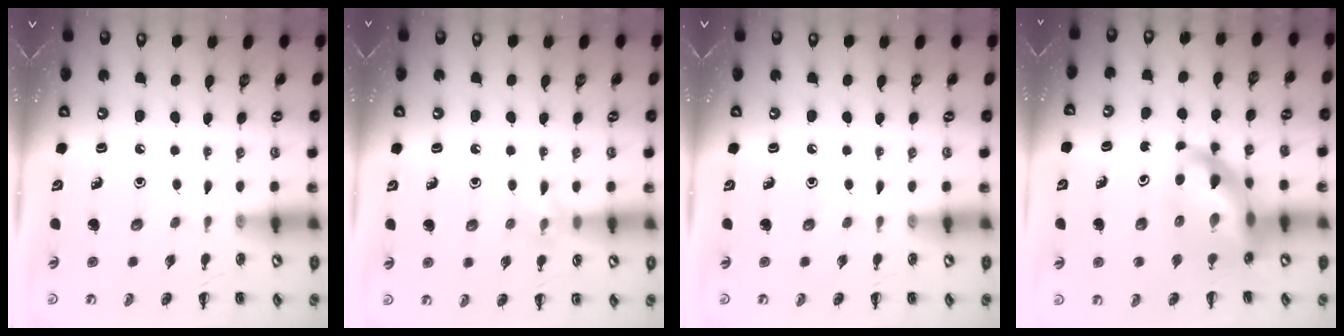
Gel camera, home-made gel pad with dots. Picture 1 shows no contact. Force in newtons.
{"total": 6.7, "press": 6.5, "slide": 1.2}
{"total": 0.0}
{"total": 14.8, "press": 14.2, "slide": 4.1}